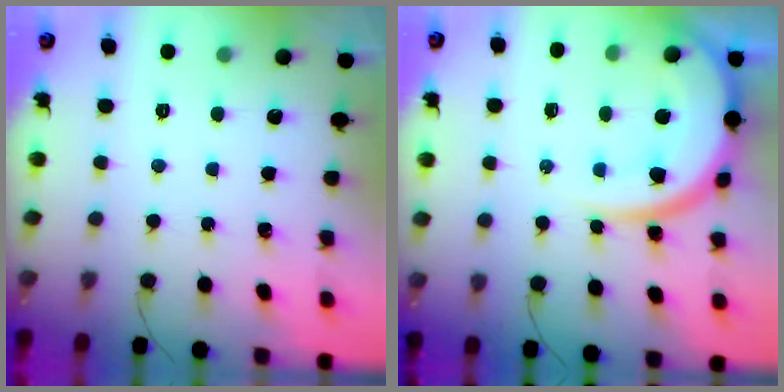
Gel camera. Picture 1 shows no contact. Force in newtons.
{"total": 13.7, "press": 13.6, "slide": 1.9}